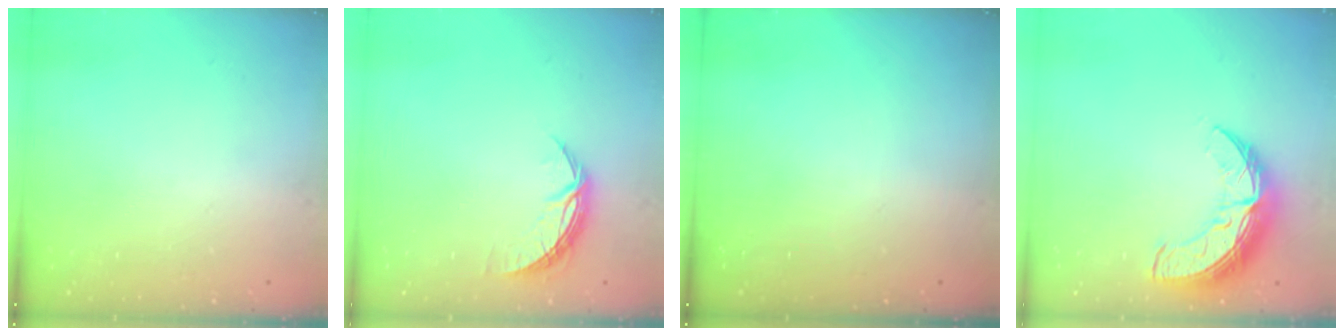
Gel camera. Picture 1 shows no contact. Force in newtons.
{"total": 7.1, "press": 7.1, "slide": 0.3}
{"total": 0.0}
{"total": 11.3, "press": 11.3, "slide": 0.8}